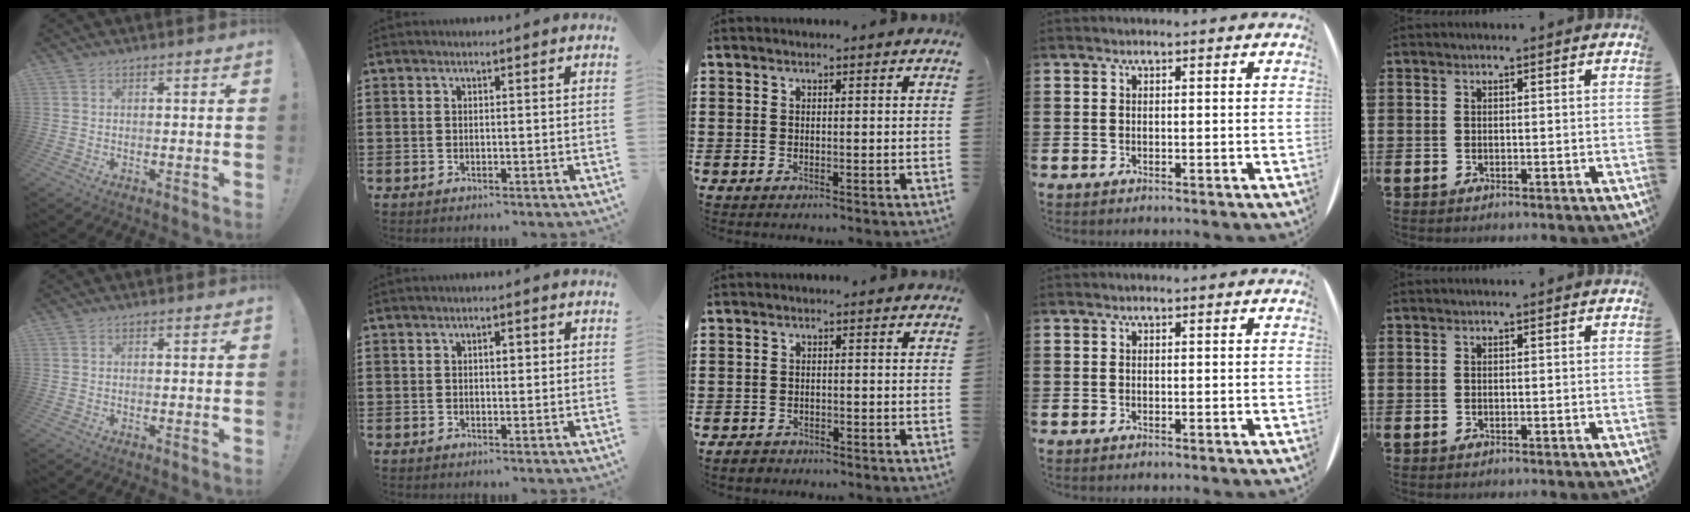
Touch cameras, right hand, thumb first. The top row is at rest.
{"index": {"total": 1.5, "force": [0.2, 0.7, 1.3], "torque": [-0.026, 0.007, 0.002]}, "middle": {"total": 1.3, "force": [-1.2, 0.5, 0.2], "torque": [-0.008, 0.001, -0.026]}}